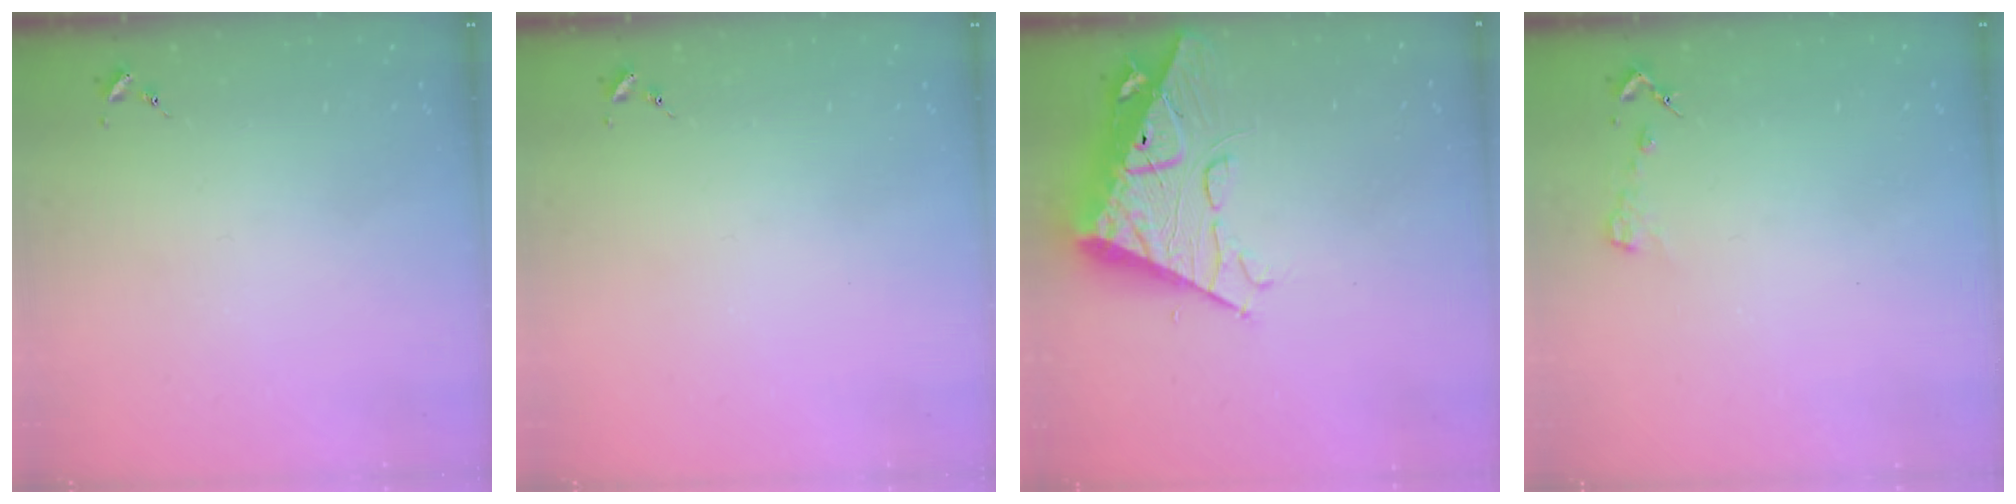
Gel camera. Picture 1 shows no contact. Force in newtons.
{"total": 0.0}
{"total": 15.0, "press": 14.9, "slide": 1.8}
{"total": 3.4, "press": 3.3, "slide": 0.3}